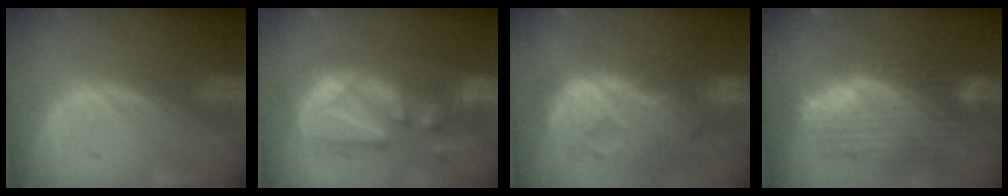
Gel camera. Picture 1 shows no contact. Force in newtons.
{"total": 10.4, "press": 10.2, "slide": 2.3}
{"total": 13.1, "press": 11.2, "slide": 6.9}
{"total": 11.7, "press": 10.0, "slide": 6.1}